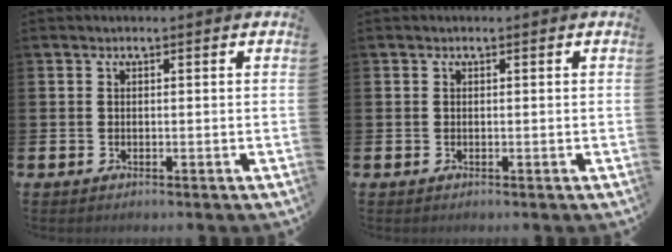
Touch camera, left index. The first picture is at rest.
{"total": 0.0}